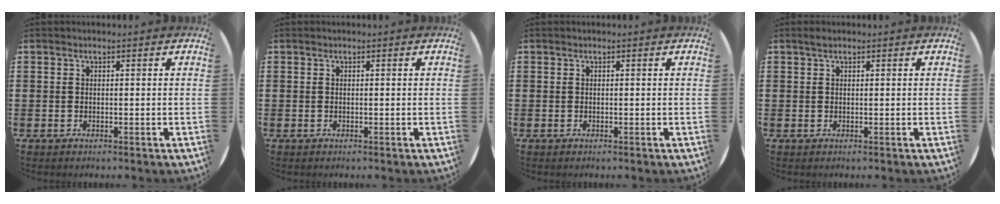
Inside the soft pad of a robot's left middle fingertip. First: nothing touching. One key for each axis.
{"total": 0.0}
{"total": 0.0}
{"total": 0.7, "fx": 0.5, "fy": 0.3, "fz": 0.3, "tx": 0.001, "ty": 0.000, "tz": 0.007}